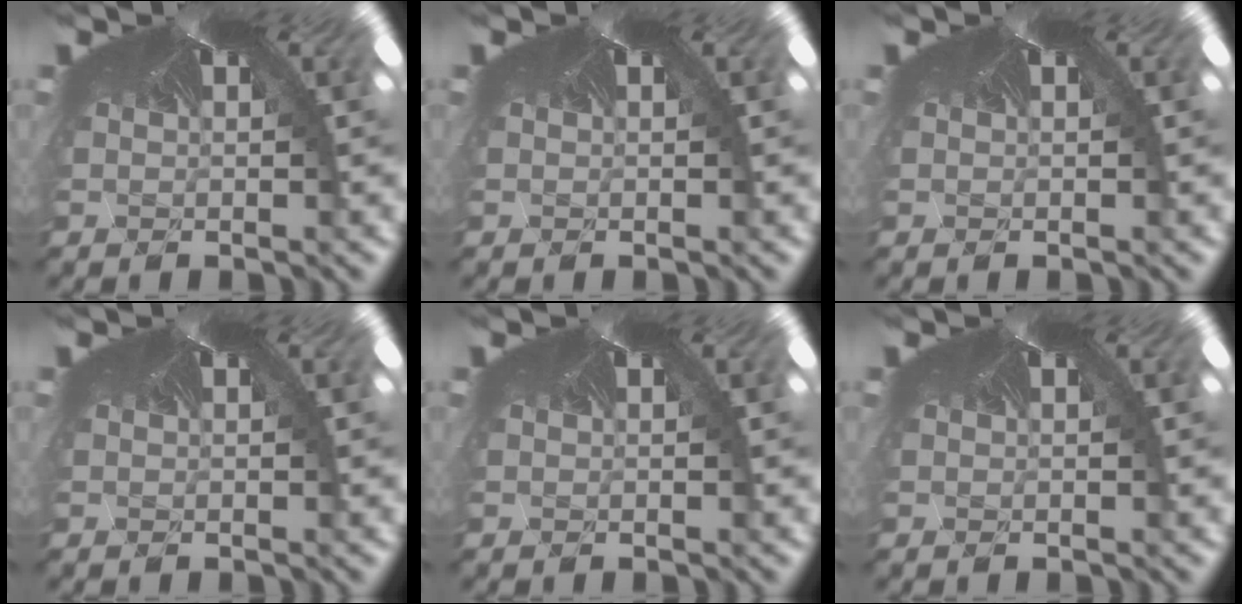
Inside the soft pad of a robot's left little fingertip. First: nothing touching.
{"total": 0.0}
{"total": 0.0}
{"total": 0.0}
{"total": 0.0}
{"total": 0.0}